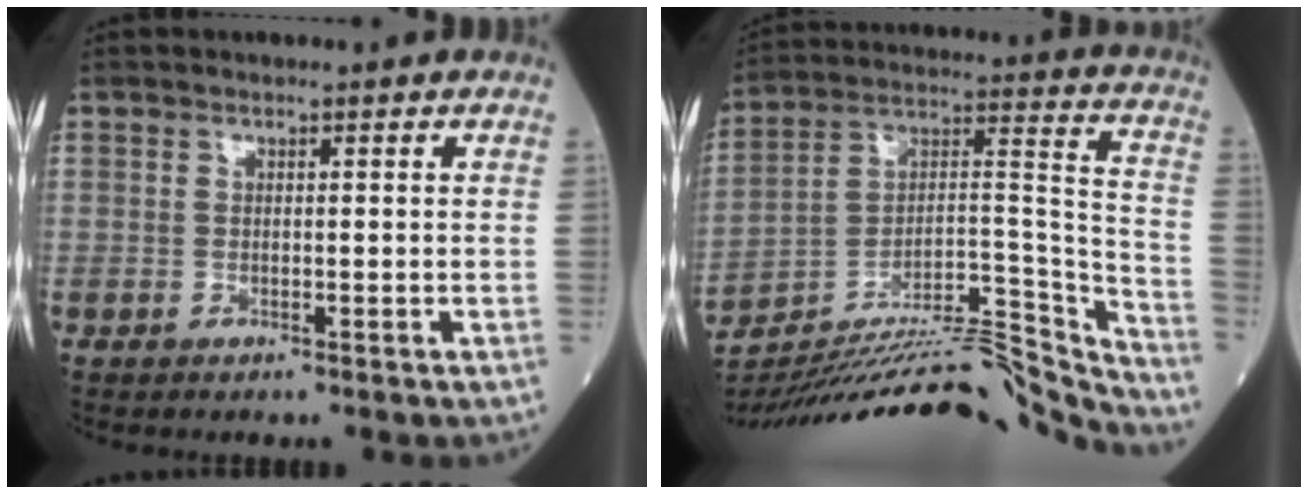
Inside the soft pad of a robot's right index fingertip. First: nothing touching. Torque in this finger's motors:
{"motor_torque": [0.00, -2.14, 0.50, 0.21]}